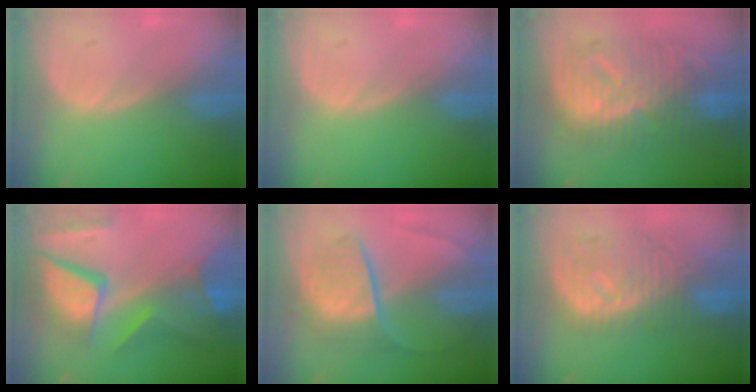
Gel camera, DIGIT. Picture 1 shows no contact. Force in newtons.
{"total": 0.0}
{"total": 12.0, "press": 11.9, "slide": 1.3}
{"total": 12.0, "press": 9.9, "slide": 6.8}
{"total": 9.2, "press": 7.6, "slide": 5.2}
{"total": 9.8, "press": 9.0, "slide": 3.8}